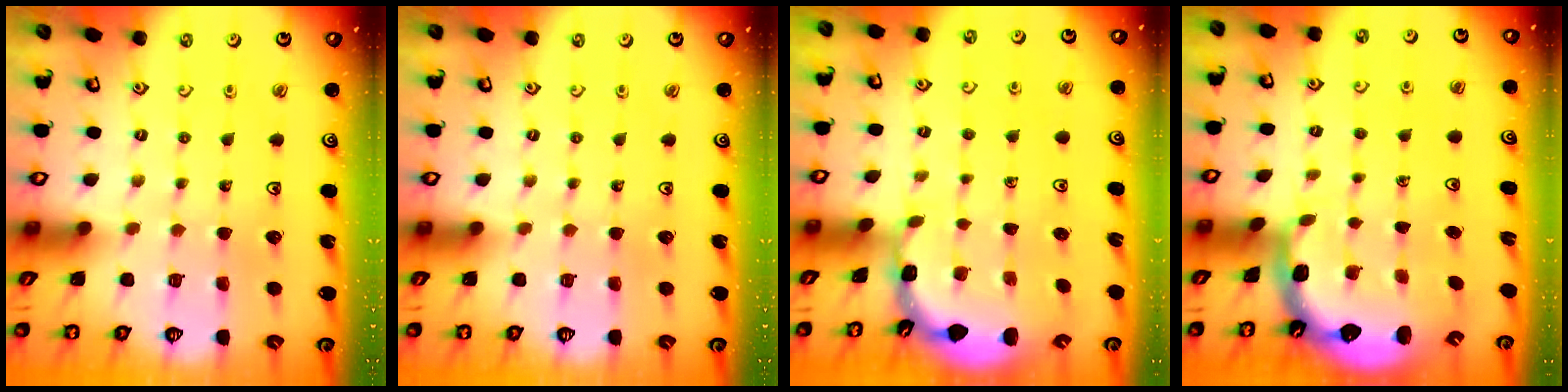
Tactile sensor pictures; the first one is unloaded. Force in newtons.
{"total": 0.0}
{"total": 1.5, "press": 1.5, "slide": 0.1}
{"total": 2.8, "press": 1.6, "slide": 2.2}